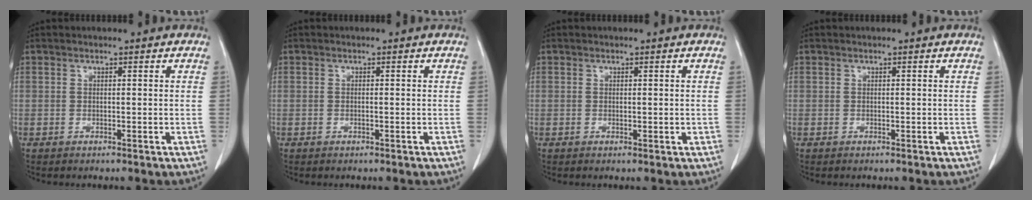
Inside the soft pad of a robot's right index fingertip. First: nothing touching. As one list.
[{"total": 0.0}, {"total": 0.7, "force": [0.1, 0.3, 0.6], "torque": [-0.008, -0.002, 0.005]}, {"total": 0.0}]